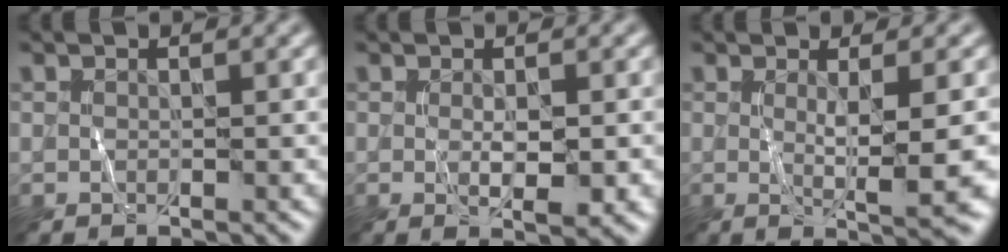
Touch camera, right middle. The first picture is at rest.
{"total": 2.7, "force": [-0.2, 0.8, 2.6], "torque": [-0.046, -0.008, 0.001]}
{"total": 5.3, "force": [-0.3, 0.8, 5.2], "torque": [-0.083, -0.008, -0.002]}